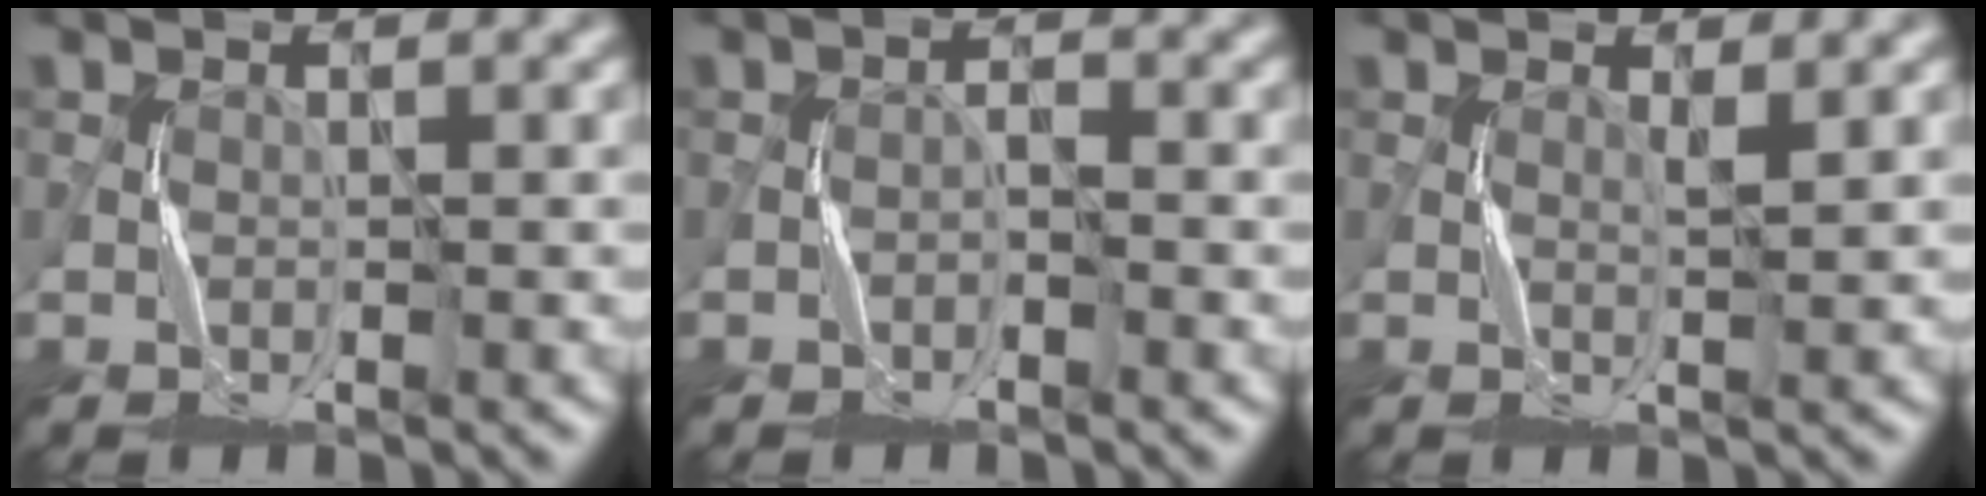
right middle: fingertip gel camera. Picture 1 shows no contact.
{"total": 0.8, "force": [-0.7, 0.4, 0.4], "torque": [-0.006, 0.004, -0.013]}
{"total": 0.6, "force": [0.5, 0.0, 0.4], "torque": [-0.013, -0.002, 0.008]}